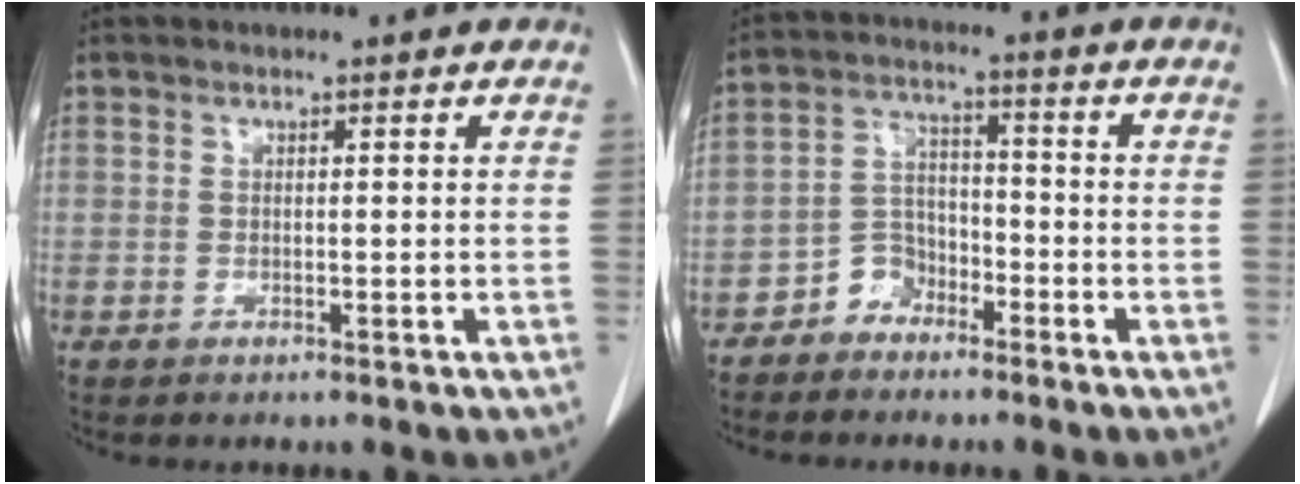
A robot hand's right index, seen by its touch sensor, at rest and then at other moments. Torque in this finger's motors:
{"motor_torque": [-0.16, -0.12, -0.61, -0.17]}